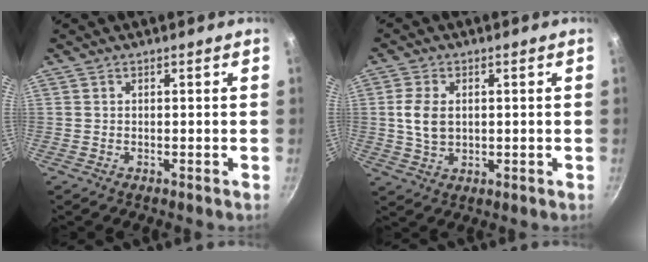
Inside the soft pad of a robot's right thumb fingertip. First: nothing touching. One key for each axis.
{"total": 6.1, "fx": 0.7, "fy": 4.1, "fz": 4.5, "tx": -0.087, "ty": 0.003, "tz": 0.016}